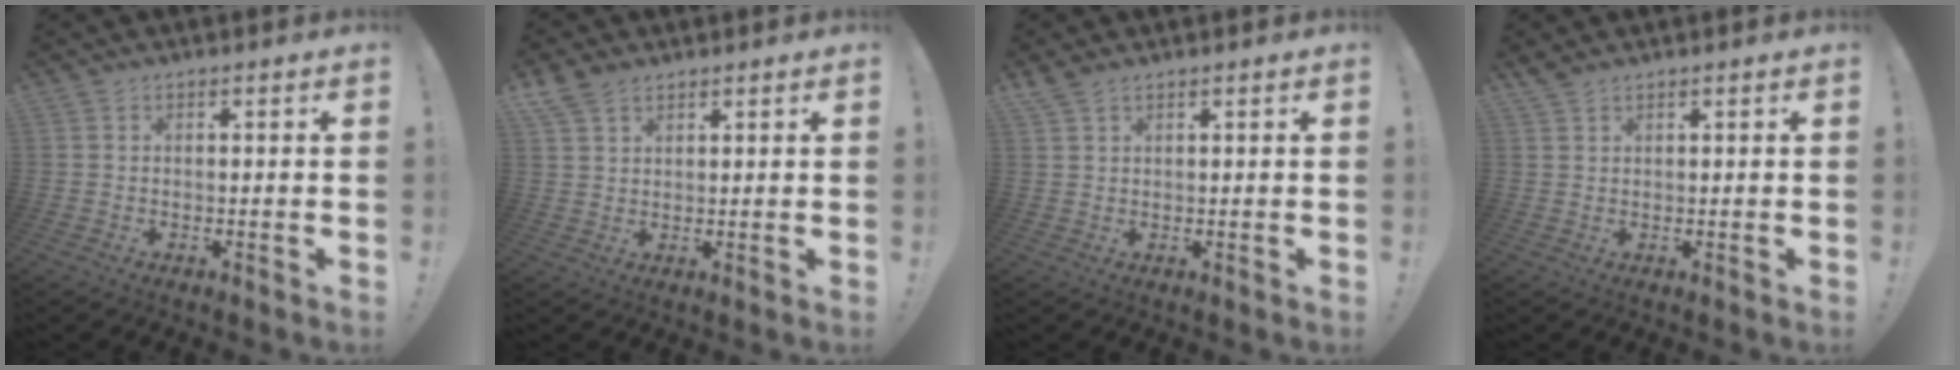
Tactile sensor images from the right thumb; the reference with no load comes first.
{"total": 5.6, "force": [4.0, 3.1, 2.3], "torque": [-0.046, -0.011, 0.078]}
{"total": 2.2, "force": [1.8, 0.8, 1.1], "torque": [-0.023, -0.006, 0.034]}
{"total": 1.8, "force": [1.5, 0.6, 0.8], "torque": [-0.008, -0.009, 0.027]}